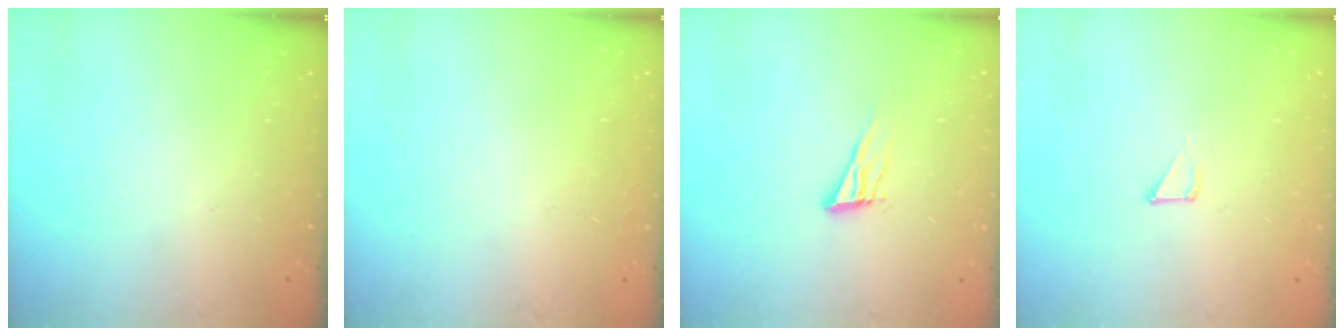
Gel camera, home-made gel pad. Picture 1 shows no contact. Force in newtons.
{"total": 1.8, "press": 1.7, "slide": 0.4}
{"total": 9.3, "press": 9.0, "slide": 2.5}
{"total": 1.3, "press": 1.3, "slide": 0.0}